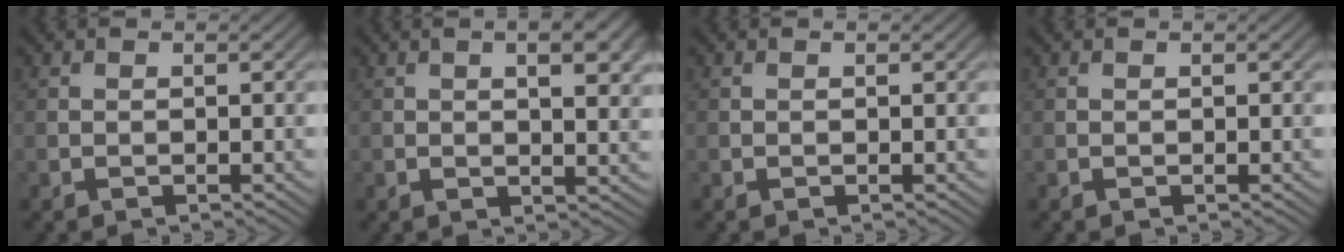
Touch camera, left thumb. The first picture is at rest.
{"total": 5.6, "force": [1.6, 1.7, 5.1], "torque": [-0.076, 0.000, 0.025]}
{"total": 0.0}
{"total": 0.0}